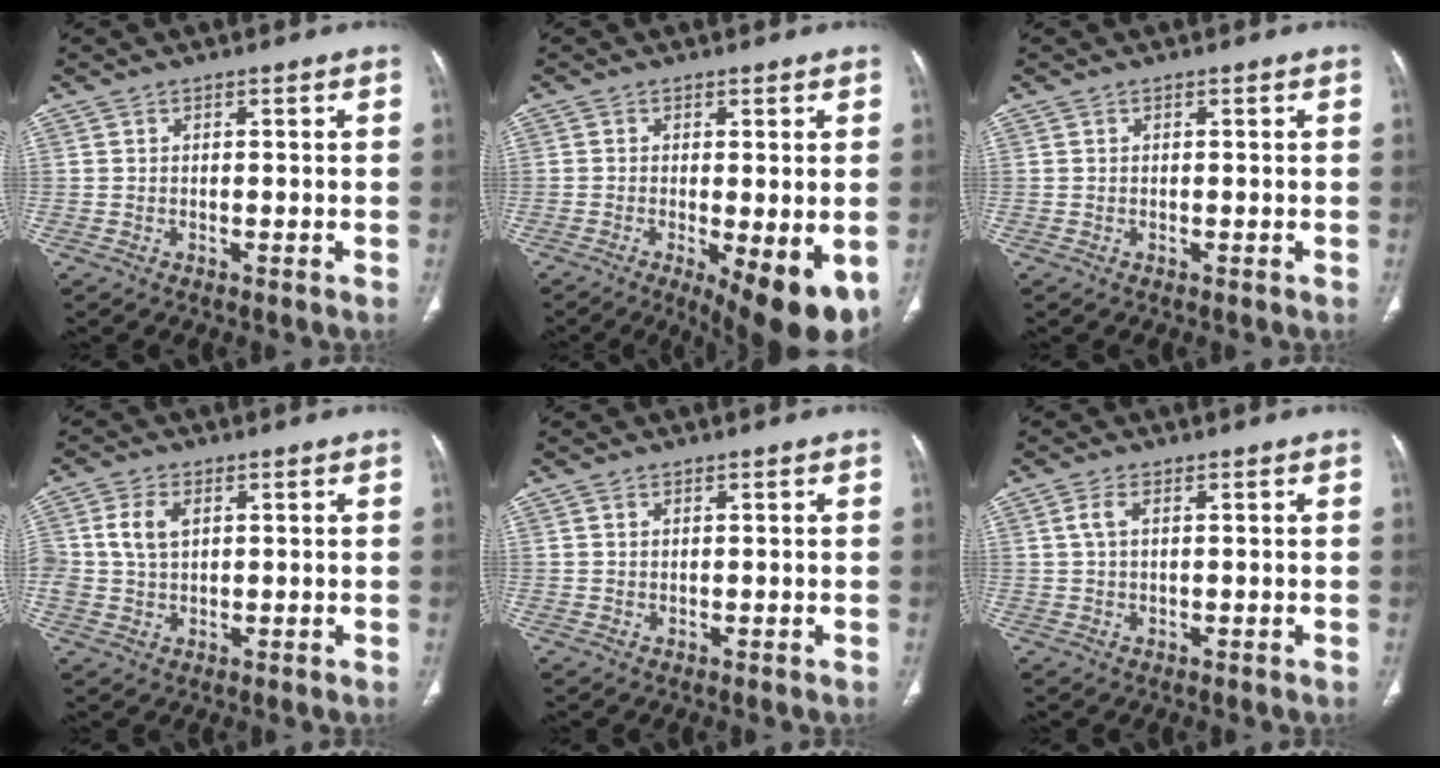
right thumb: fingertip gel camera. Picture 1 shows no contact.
{"total": 12.2, "force": [-4.4, 3.9, 10.6], "torque": [-0.130, -0.020, -0.057]}
{"total": 0.0}
{"total": 5.7, "force": [1.4, 3.8, 4.0], "torque": [-0.082, 0.004, 0.029]}
{"total": 0.9, "force": [0.5, 0.6, 0.5], "torque": [-0.007, -0.003, 0.010]}
{"total": 2.7, "force": [0.9, 1.3, 2.2], "torque": [-0.055, 0.005, 0.018]}